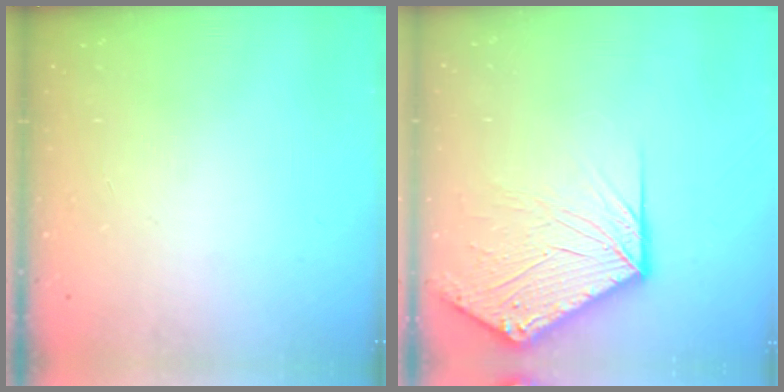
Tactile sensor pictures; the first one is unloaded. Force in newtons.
{"total": 11.6, "press": 11.4, "slide": 1.7}